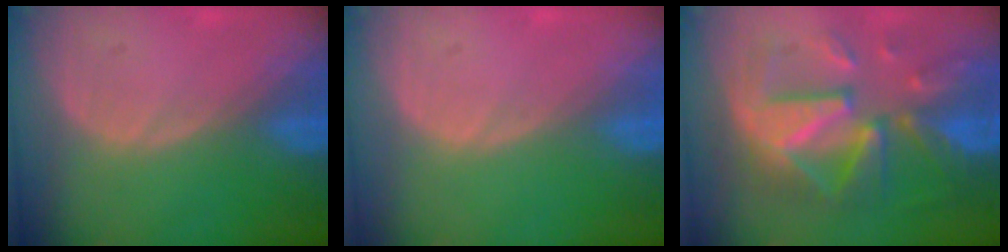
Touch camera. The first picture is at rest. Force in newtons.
{"total": 0.0}
{"total": 12.0, "press": 12.0, "slide": 1.2}